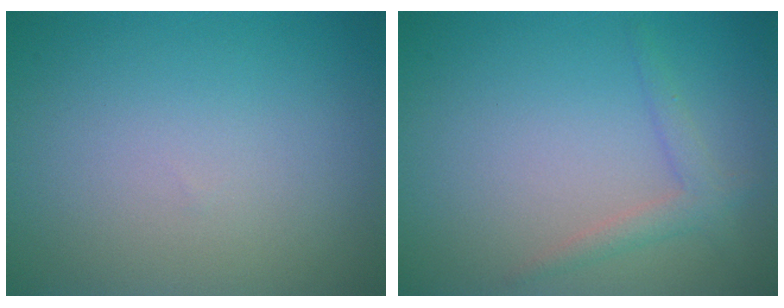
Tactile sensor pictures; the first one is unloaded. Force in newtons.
{"total": 1.8, "press": 1.8, "slide": 0.1}